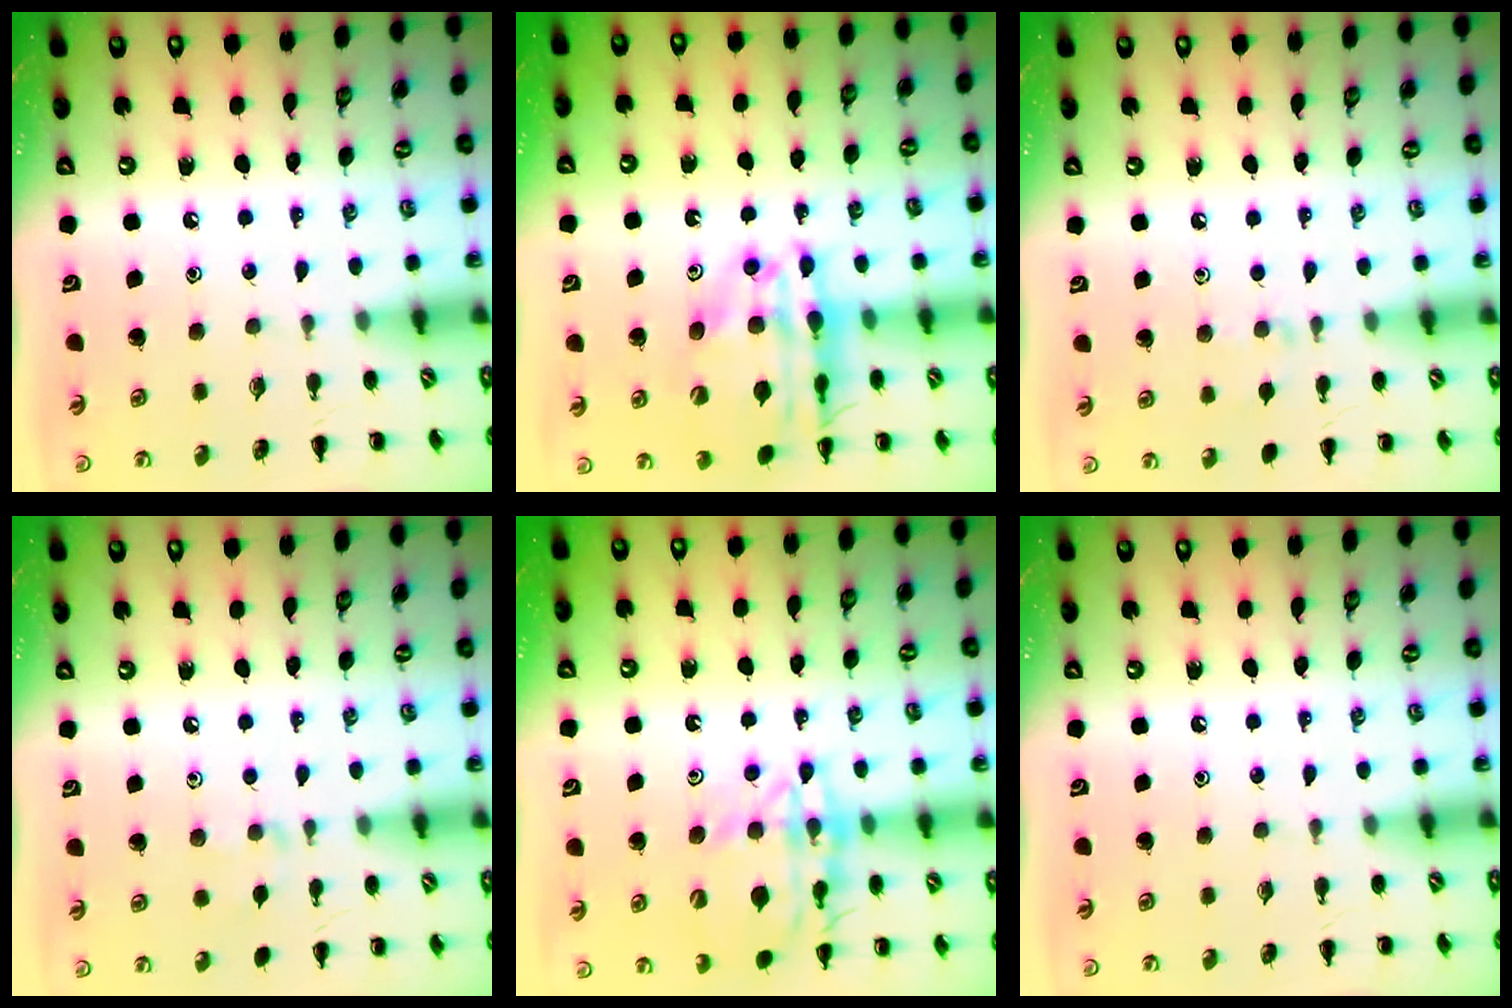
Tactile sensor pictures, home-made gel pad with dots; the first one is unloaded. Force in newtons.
{"total": 18.3, "press": 18.0, "slide": 3.7}
{"total": 5.7, "press": 5.5, "slide": 1.6}
{"total": 4.5, "press": 4.3, "slide": 1.6}
{"total": 17.9, "press": 17.7, "slide": 2.8}
{"total": 0.0}